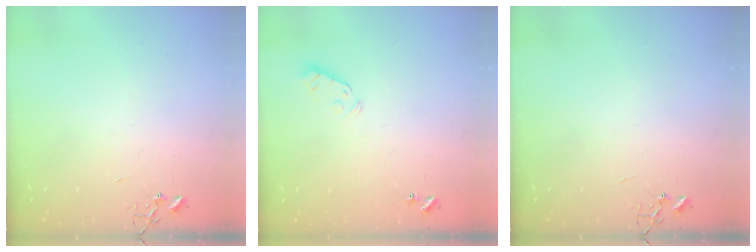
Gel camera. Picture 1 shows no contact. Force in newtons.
{"total": 3.8, "press": 3.7, "slide": 0.8}
{"total": 0.0}